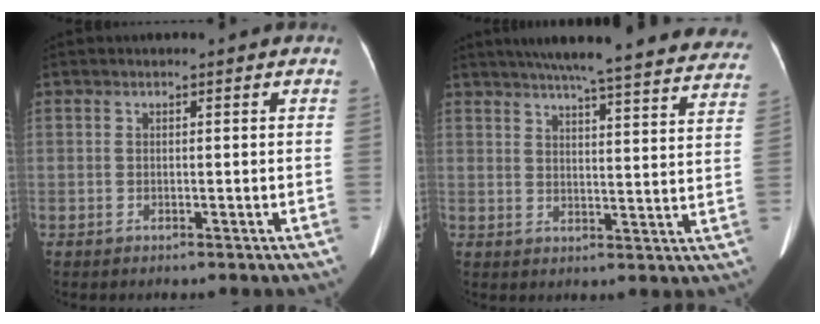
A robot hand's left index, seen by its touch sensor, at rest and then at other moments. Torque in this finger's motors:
{"motor_torque": [0.94, -1.20, 0.26, 0.08]}